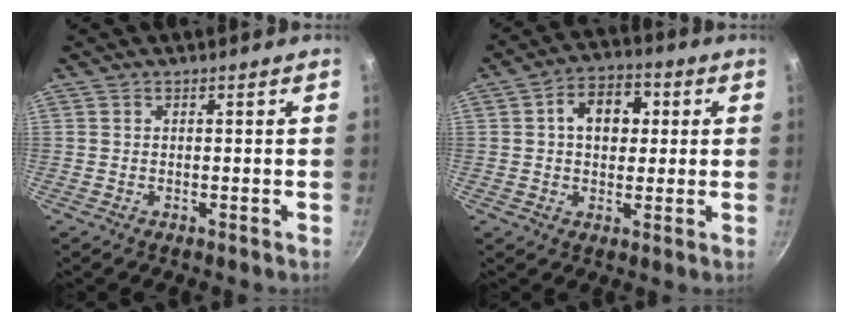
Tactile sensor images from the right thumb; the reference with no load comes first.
{"total": 9.4, "force": [1.7, 6.7, 6.4], "torque": [-0.058, 0.011, 0.016]}